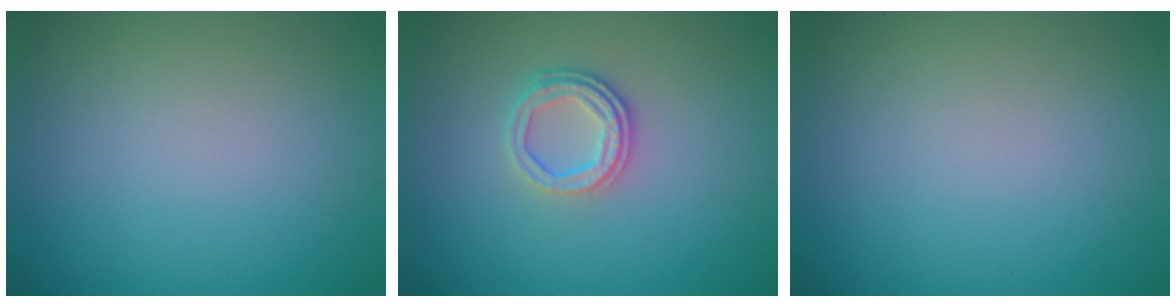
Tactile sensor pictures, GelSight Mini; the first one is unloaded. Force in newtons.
{"total": 2.6, "press": 2.3, "slide": 1.3}
{"total": 0.0}